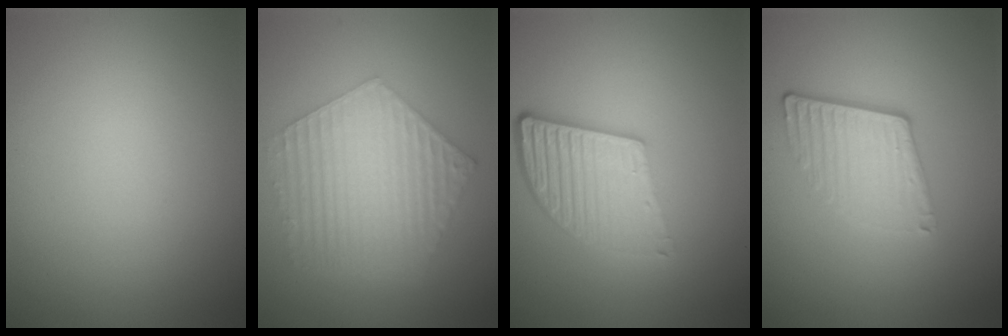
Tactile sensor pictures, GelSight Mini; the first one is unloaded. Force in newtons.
{"total": 6.2, "press": 4.5, "slide": 4.3}
{"total": 5.6, "press": 4.0, "slide": 4.0}
{"total": 4.2, "press": 2.7, "slide": 3.2}